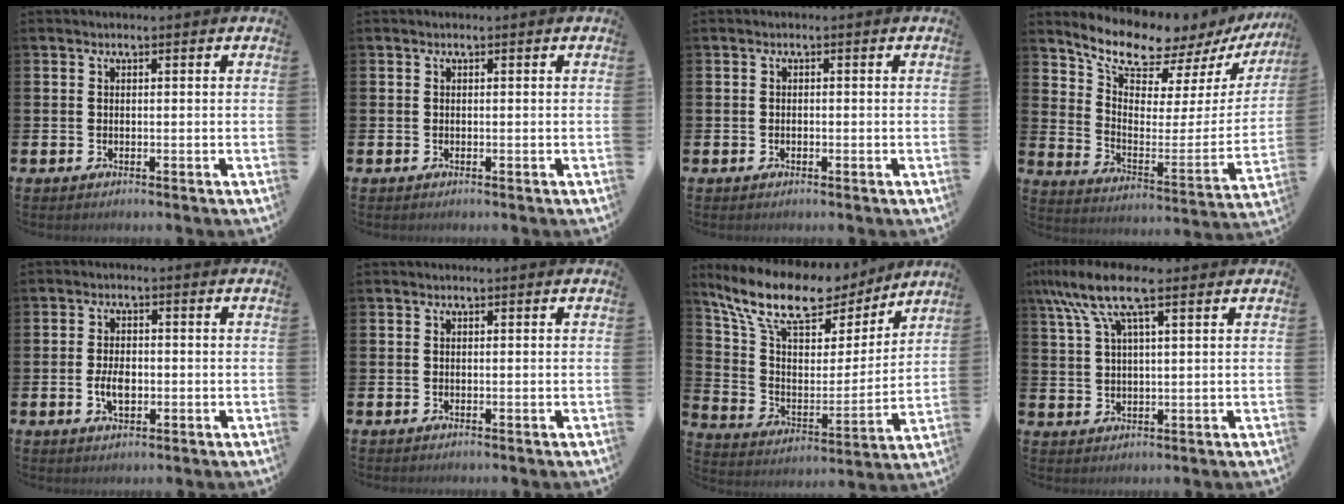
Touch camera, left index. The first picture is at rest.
{"total": 0.0}
{"total": 0.6, "force": [-0.4, 0.4, 0.2], "torque": [-0.010, 0.004, -0.007]}
{"total": 9.3, "force": [8.7, 2.9, 1.8], "torque": [-0.072, -0.077, 0.148]}
{"total": 3.5, "force": [-0.5, 2.1, 2.8], "torque": [-0.042, -0.001, -0.012]}
{"total": 0.0}
{"total": 12.9, "force": [10.7, 4.9, 5.4], "torque": [-0.143, -0.063, 0.186]}
{"total": 9.4, "force": [6.2, 2.5, 6.6], "torque": [-0.141, -0.010, 0.110]}